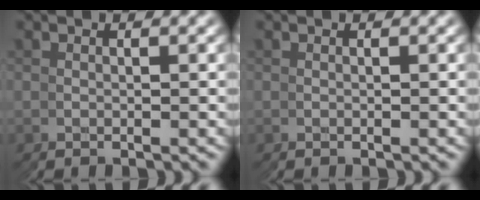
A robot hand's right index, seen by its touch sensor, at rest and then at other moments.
{"total": 0.0}